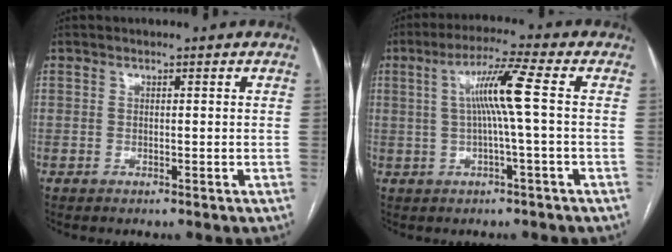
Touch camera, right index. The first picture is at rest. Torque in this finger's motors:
{"motor_torque": [0.95, 0.31, 0.26, 0.15]}